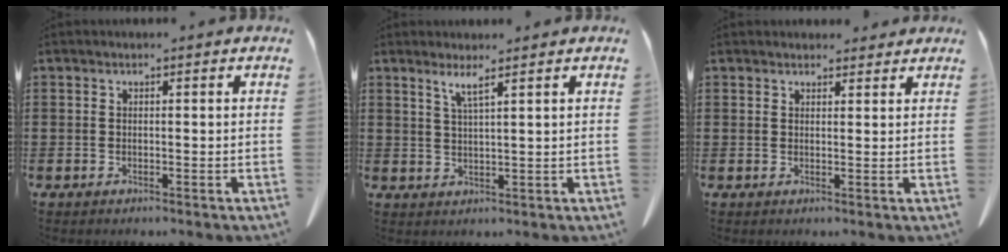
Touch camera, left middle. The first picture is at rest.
{"total": 2.7, "force": [1.9, -0.3, 1.9], "torque": [-0.042, -0.001, 0.033]}
{"total": 2.3, "force": [2.2, 0.7, 0.3], "torque": [-0.003, -0.004, 0.039]}